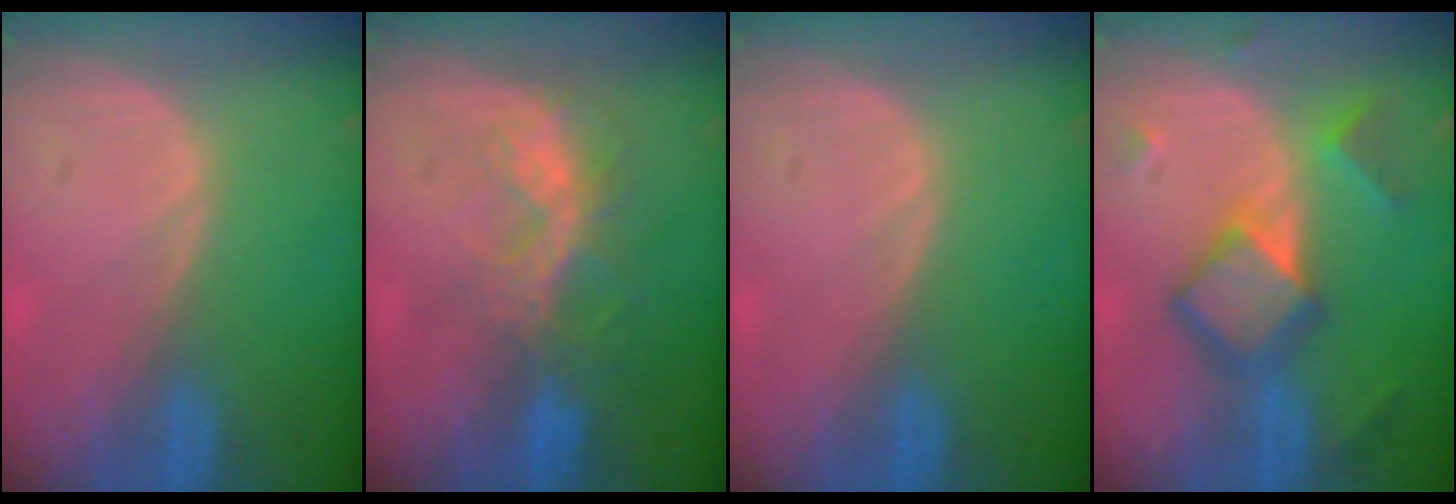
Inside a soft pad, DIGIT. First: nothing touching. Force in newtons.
{"total": 6.6, "press": 5.9, "slide": 3.1}
{"total": 0.0}
{"total": 7.7, "press": 7.7, "slide": 0.7}